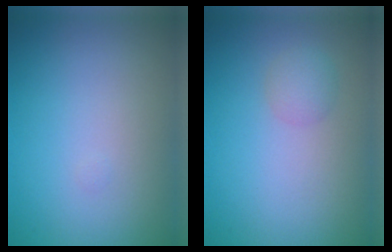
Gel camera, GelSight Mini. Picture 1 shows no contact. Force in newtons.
{"total": 1.5, "press": 1.5, "slide": 0.0}